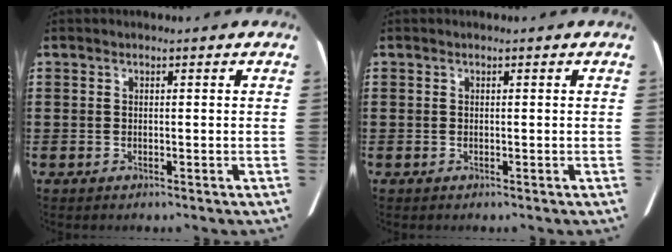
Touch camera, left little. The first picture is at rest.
{"total": 0.0}